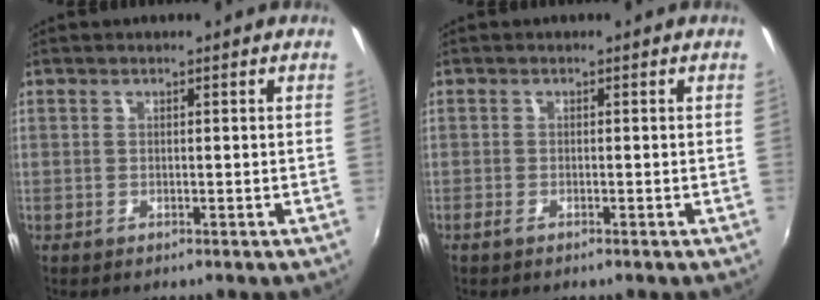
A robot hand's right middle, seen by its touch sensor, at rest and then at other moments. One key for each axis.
{"total": 1.2, "fx": -0.9, "fy": 0.1, "fz": 0.7, "tx": -0.015, "ty": -0.004, "tz": -0.019}